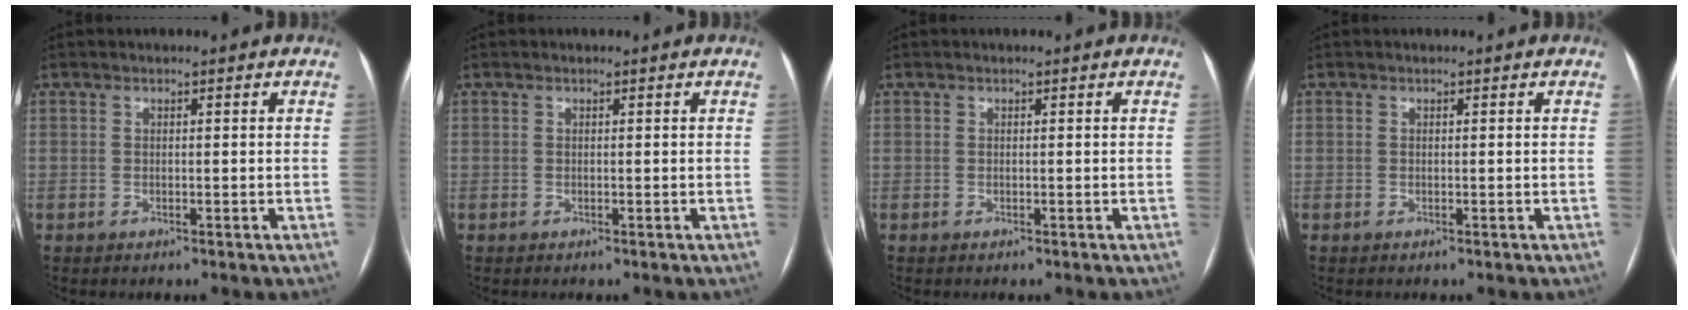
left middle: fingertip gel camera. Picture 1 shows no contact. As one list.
[{"total": 0.0}, {"total": 0.0}, {"total": 0.0}]